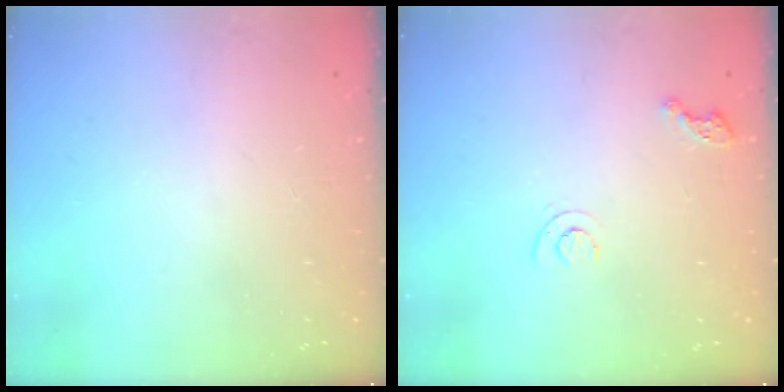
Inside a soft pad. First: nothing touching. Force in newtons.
{"total": 5.1, "press": 5.1, "slide": 0.5}